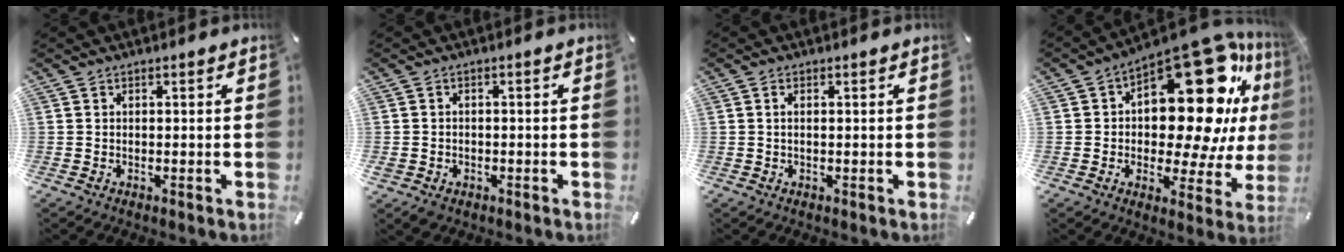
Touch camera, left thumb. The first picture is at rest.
{"total": 2.2, "force": [-1.0, 1.8, 0.8], "torque": [-0.017, 0.003, -0.021]}
{"total": 1.2, "force": [0.2, 0.3, 1.1], "torque": [-0.023, -0.001, 0.003]}
{"total": 23.6, "force": [8.8, 11.7, 18.5], "torque": [-0.260, -0.077, 0.148]}